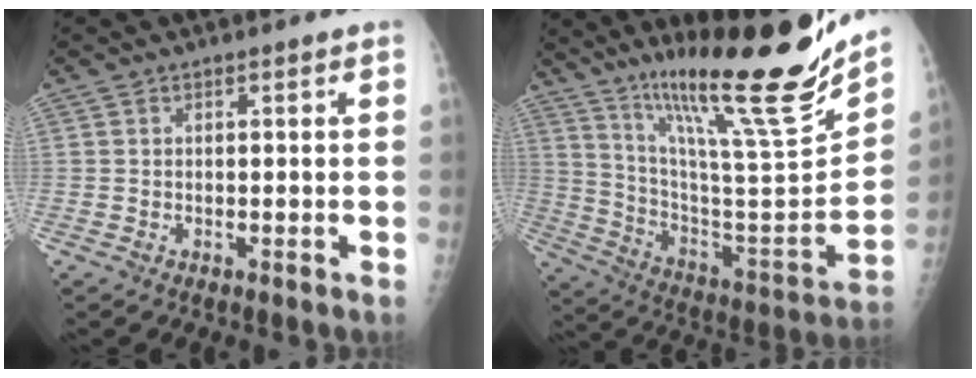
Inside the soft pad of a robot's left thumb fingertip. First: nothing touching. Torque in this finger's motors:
{"motor_torque": [0.49, 0.34, 1.39, -1.39, 0.13]}